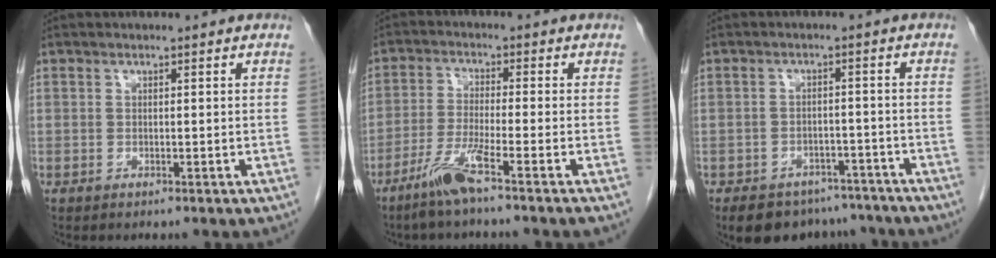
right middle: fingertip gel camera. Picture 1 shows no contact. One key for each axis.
{"total": 6.0, "fx": -4.1, "fy": -1.0, "fz": 4.3, "tx": -0.092, "ty": -0.016, "tz": -0.089}
{"total": 10.5, "fx": -8.6, "fy": 5.5, "fz": 2.5, "tx": -0.030, "ty": 0.007, "tz": -0.108}